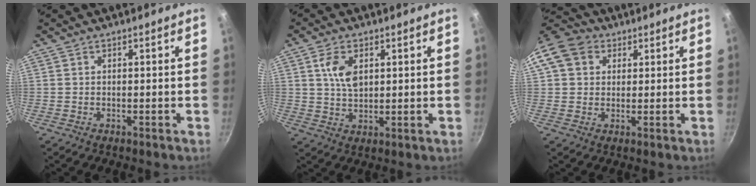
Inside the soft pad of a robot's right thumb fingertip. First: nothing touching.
{"total": 6.2, "force": [1.9, 3.5, 4.8], "torque": [-0.086, -0.005, 0.037]}
{"total": 11.1, "force": [3.5, 9.1, 5.4], "torque": [-0.091, 0.023, 0.047]}